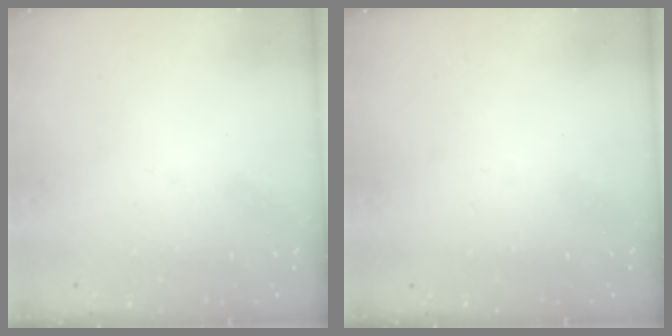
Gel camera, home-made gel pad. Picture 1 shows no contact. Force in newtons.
{"total": 0.0}